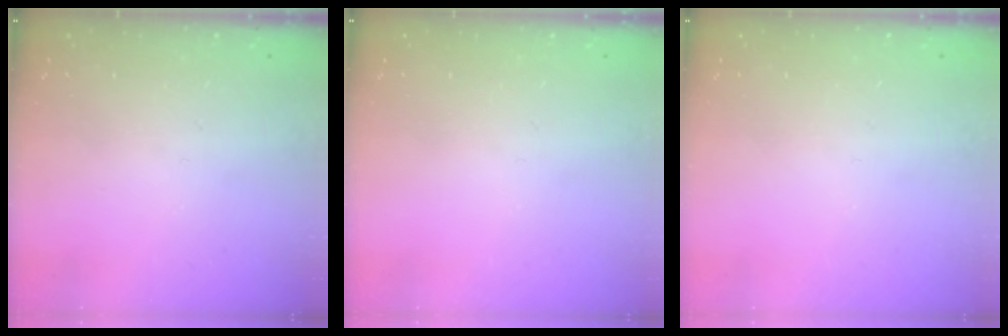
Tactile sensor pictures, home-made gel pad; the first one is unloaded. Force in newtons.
{"total": 0.0}
{"total": 0.0}